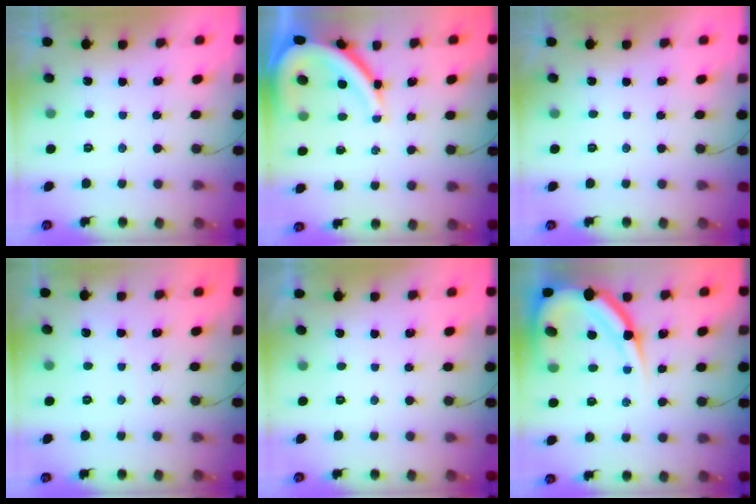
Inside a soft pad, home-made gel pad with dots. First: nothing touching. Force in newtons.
{"total": 13.2, "press": 13.2, "slide": 1.4}
{"total": 0.0}
{"total": 1.8, "press": 1.8, "slide": 0.2}
{"total": 1.1, "press": 1.1, "slide": 0.1}
{"total": 15.9, "press": 15.8, "slide": 1.6}